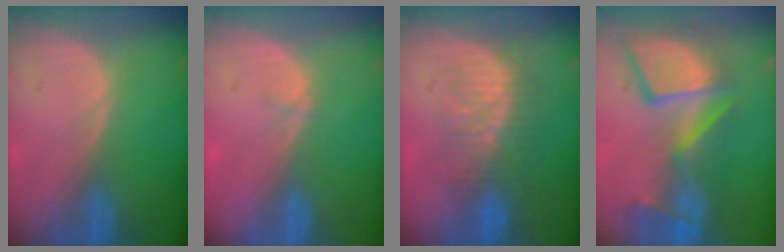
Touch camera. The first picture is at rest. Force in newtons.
{"total": 0.5, "press": 0.5, "slide": 0.2}
{"total": 8.3, "press": 7.8, "slide": 2.8}
{"total": 13.2, "press": 11.2, "slide": 7.0}